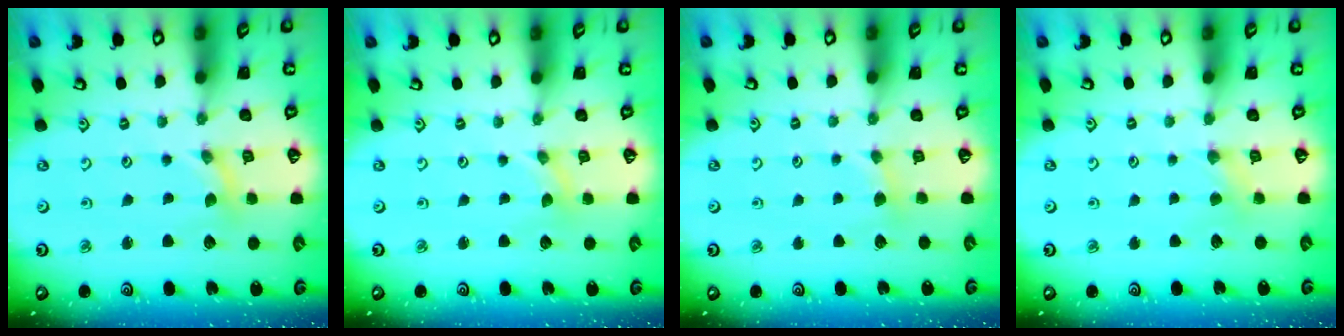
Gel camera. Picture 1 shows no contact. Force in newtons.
{"total": 0.0}
{"total": 2.1, "press": 2.0, "slide": 0.4}
{"total": 2.0, "press": 2.0, "slide": 0.5}